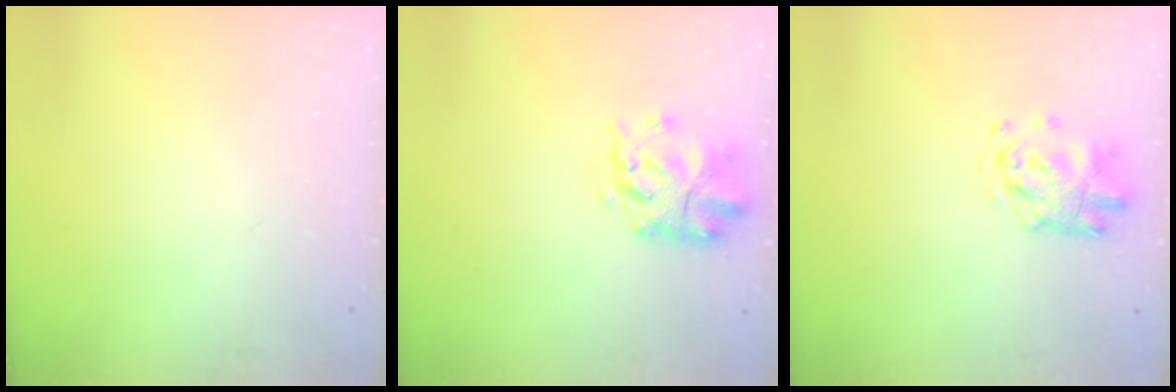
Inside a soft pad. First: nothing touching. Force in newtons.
{"total": 3.9, "press": 3.5, "slide": 1.7}
{"total": 3.5, "press": 3.5, "slide": 0.6}